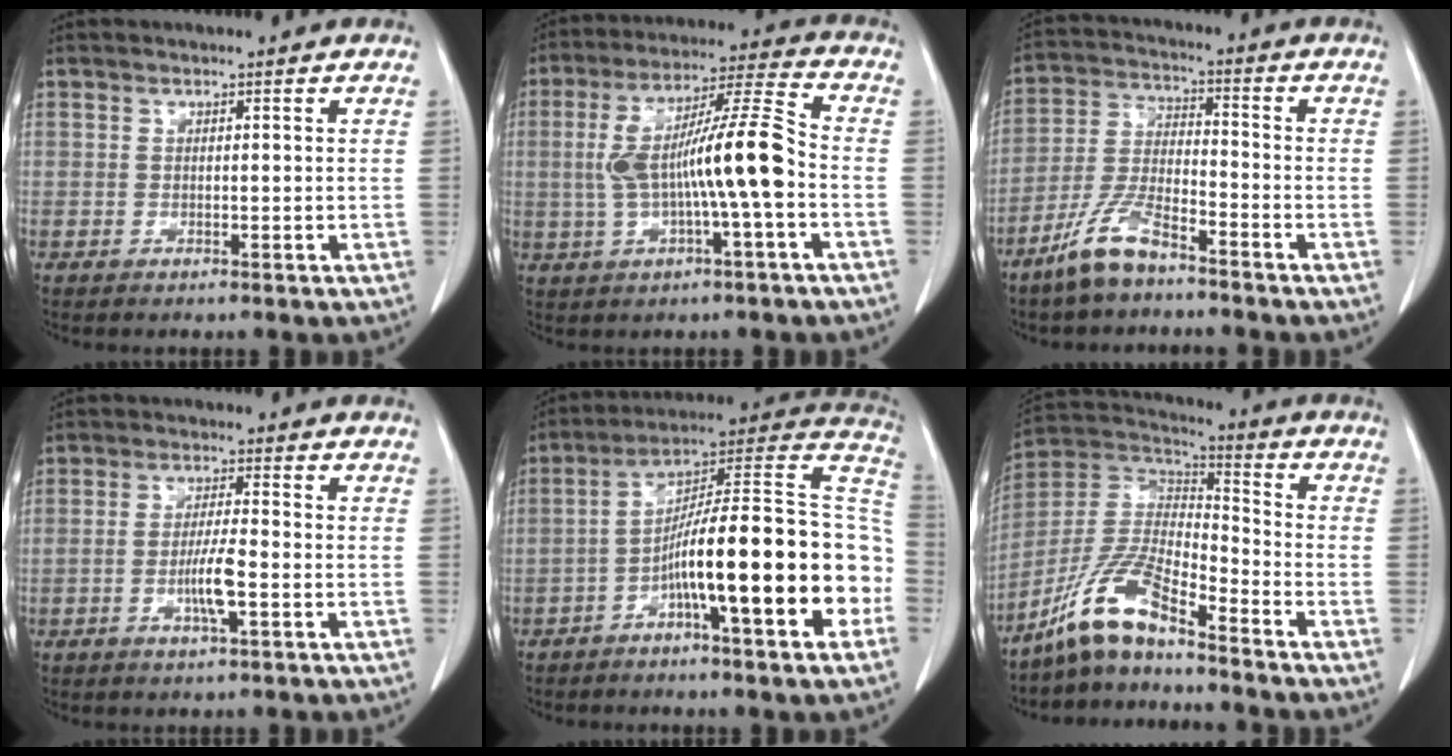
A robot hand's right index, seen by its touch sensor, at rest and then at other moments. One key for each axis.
{"total": 13.7, "fx": -1.5, "fy": 1.1, "fz": 13.6, "tx": -0.249, "ty": 0.026, "tz": -0.025}
{"total": 8.5, "fx": -6.3, "fy": 2.0, "fz": 5.4, "tx": -0.124, "ty": -0.011, "tz": -0.125}
{"total": 5.2, "fx": -1.6, "fy": 0.4, "fz": 5.0, "tx": -0.096, "ty": -0.004, "tz": -0.030}
{"total": 21.2, "fx": -5.9, "fy": 1.6, "fz": 20.3, "tx": -0.255, "ty": 0.025, "tz": -0.095}
{"total": 11.3, "fx": -8.7, "fy": 1.9, "fz": 6.9, "tx": -0.156, "ty": 0.011, "tz": -0.168}